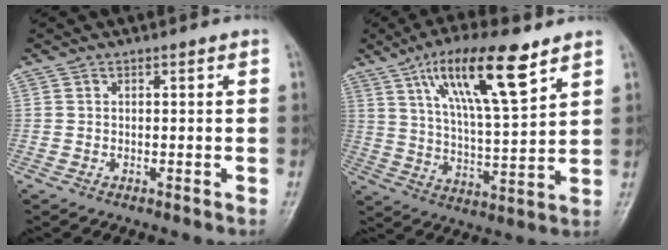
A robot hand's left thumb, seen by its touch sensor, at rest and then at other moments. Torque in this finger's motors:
{"motor_torque": [1.07, 0.03, 1.60, -1.17, 0.47]}